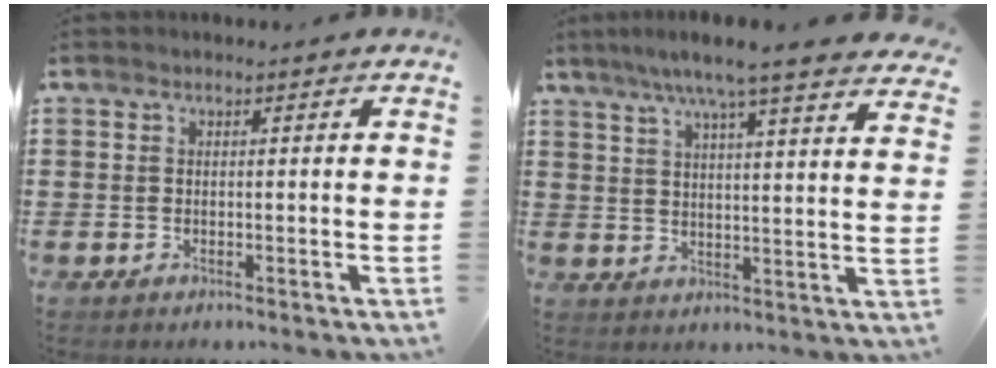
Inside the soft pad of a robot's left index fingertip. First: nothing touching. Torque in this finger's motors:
{"motor_torque": [2.14, 0.00, 0.68, 0.21]}